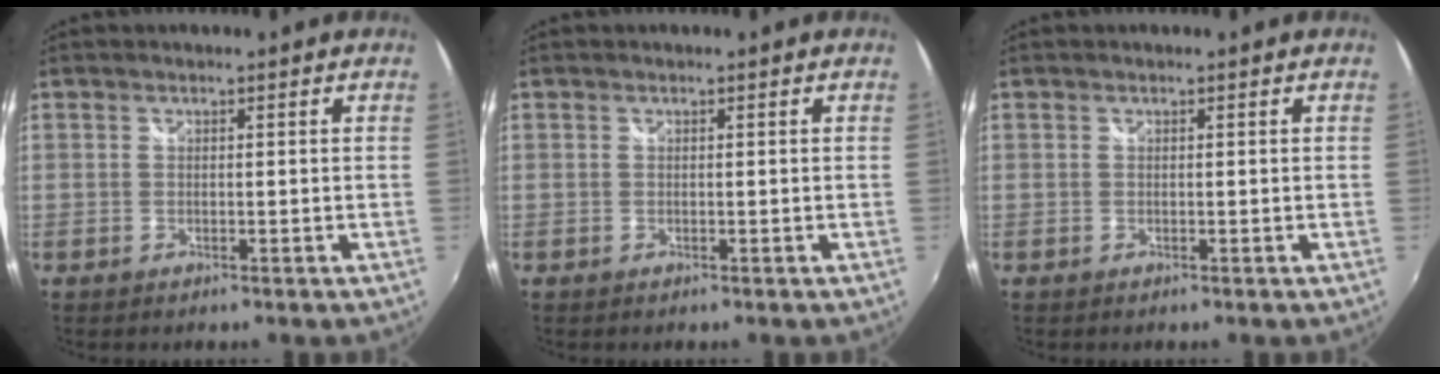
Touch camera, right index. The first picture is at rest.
{"total": 0.0}
{"total": 0.0}